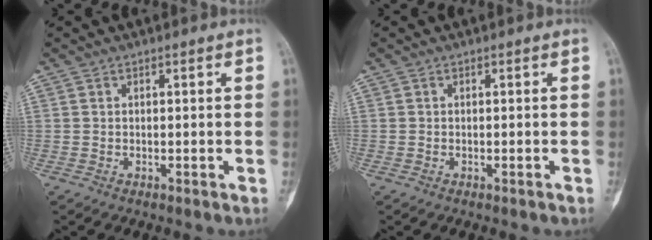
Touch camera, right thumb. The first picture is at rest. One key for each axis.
{"total": 0.0}